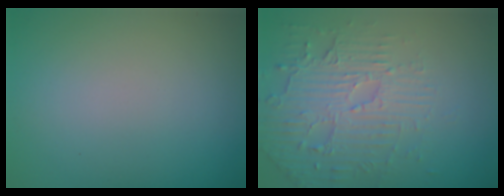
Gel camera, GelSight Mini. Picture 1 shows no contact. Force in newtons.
{"total": 5.9, "press": 3.7, "slide": 4.5}